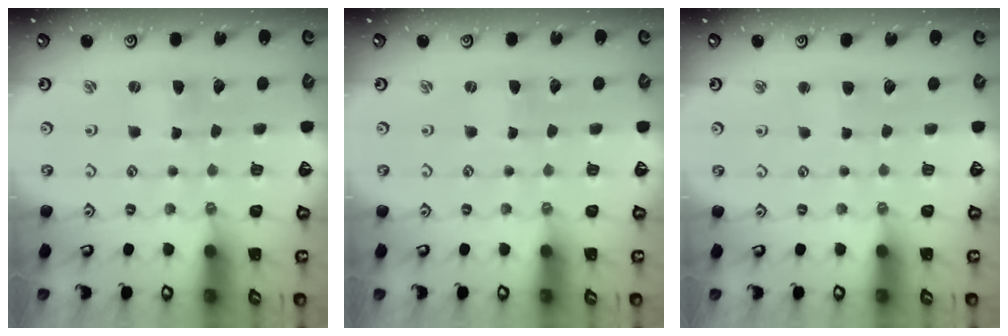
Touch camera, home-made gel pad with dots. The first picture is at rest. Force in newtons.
{"total": 0.0}
{"total": 2.5, "press": 2.5, "slide": 0.3}